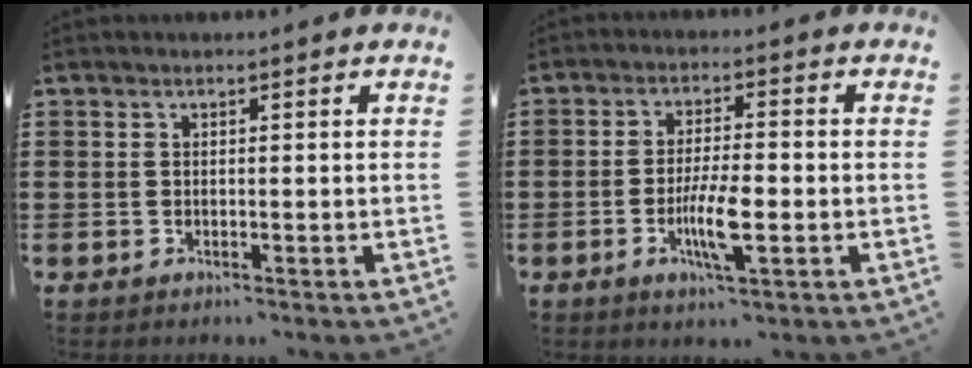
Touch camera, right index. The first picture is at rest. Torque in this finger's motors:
{"motor_torque": [1.26, 0.75, 0.24, 0.09]}